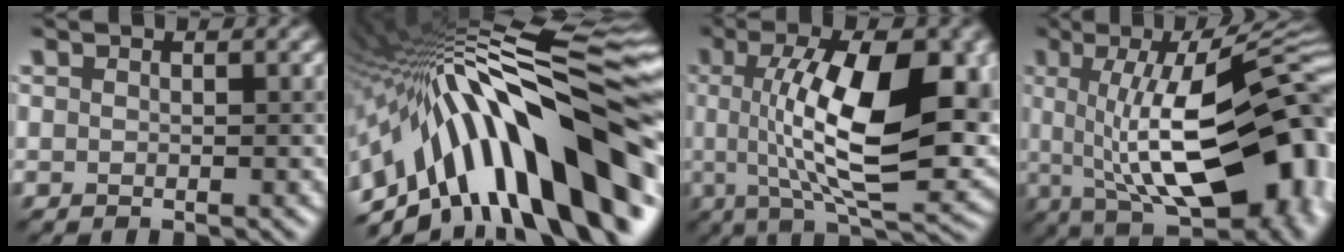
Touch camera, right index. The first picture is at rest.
{"total": 16.8, "force": [-4.2, 6.2, 15.1], "torque": [-0.211, 0.046, -0.069]}
{"total": 12.8, "force": [1.3, 4.0, 12.0], "torque": [-0.185, 0.006, 0.027]}
{"total": 15.4, "force": [-0.4, 5.5, 14.4], "torque": [-0.177, 0.019, -0.010]}